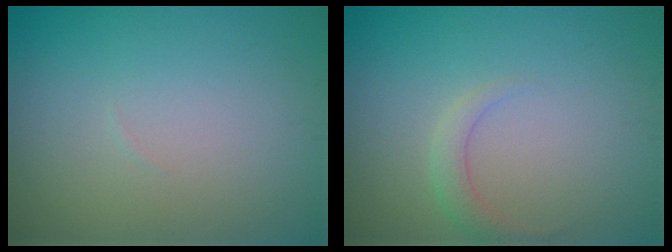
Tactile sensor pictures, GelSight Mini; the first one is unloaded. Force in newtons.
{"total": 1.5, "press": 1.5, "slide": 0.1}